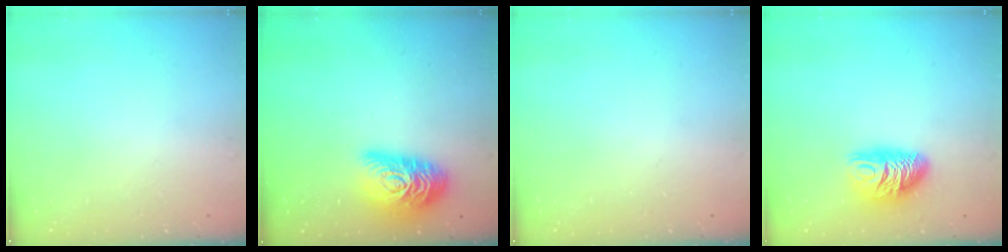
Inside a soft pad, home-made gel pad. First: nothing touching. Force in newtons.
{"total": 17.0, "press": 17.0, "slide": 0.9}
{"total": 0.0}
{"total": 11.3, "press": 11.3, "slide": 1.2}